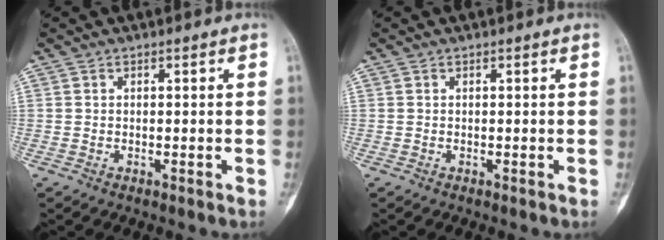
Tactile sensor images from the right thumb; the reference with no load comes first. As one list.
[{"total": 0.0}]